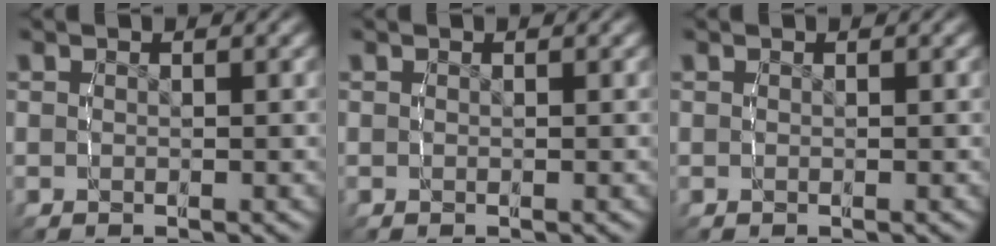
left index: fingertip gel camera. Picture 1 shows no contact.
{"total": 0.0}
{"total": 0.0}